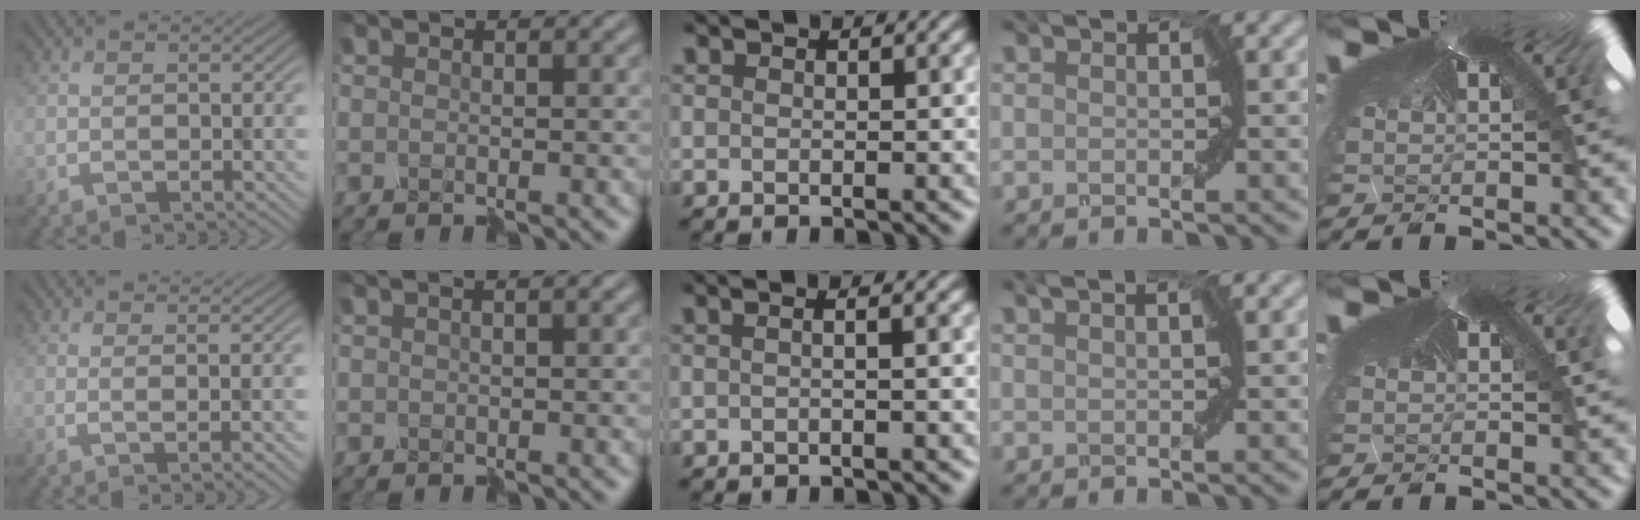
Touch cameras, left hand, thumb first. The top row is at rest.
{"thumb": {"total": 2.8, "force": [0.5, 0.4, 2.7], "torque": [-0.028, 0.006, 0.003]}, "index": {"total": 1.7, "force": [0.2, 0.7, 1.5], "torque": [-0.007, 0.011, 0.009]}, "middle": {"total": 1.6, "force": [0.3, 0.7, 1.4], "torque": [-0.006, 0.002, -0.016]}, "ring": {"total": 0.8, "force": [0.6, -0.2, 0.4], "torque": [-0.013, 0.001, 0.012]}, "little": {"total": 0.9, "force": [-0.2, 0.4, 0.8], "torque": [-0.013, 0.001, -0.006]}}